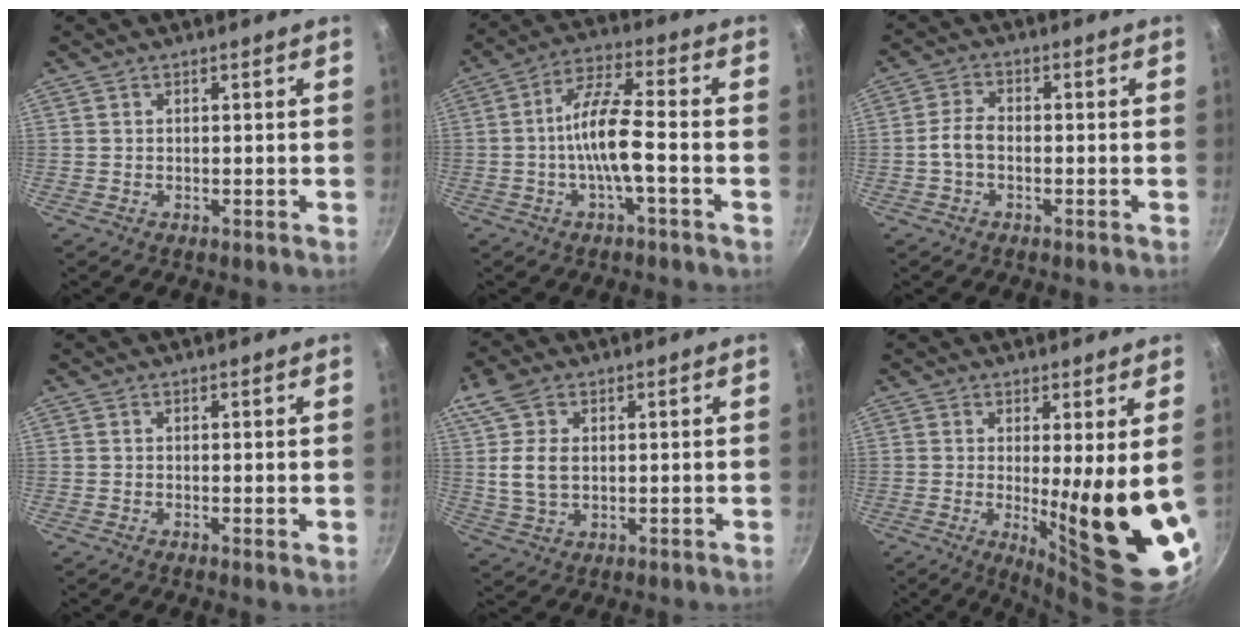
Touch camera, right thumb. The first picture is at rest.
{"total": 9.4, "force": [-2.3, 2.2, 8.8], "torque": [-0.172, 0.033, -0.052]}
{"total": 4.0, "force": [-1.1, 2.4, 3.0], "torque": [-0.058, 0.022, -0.028]}
{"total": 0.5, "force": [0.2, 0.1, 0.5], "torque": [-0.008, -0.006, 0.000]}
{"total": 8.4, "force": [1.8, 5.4, 6.2], "torque": [-0.119, -0.001, 0.032]}
{"total": 14.1, "force": [0.1, 2.3, 13.9], "torque": [-0.179, -0.046, 0.014]}